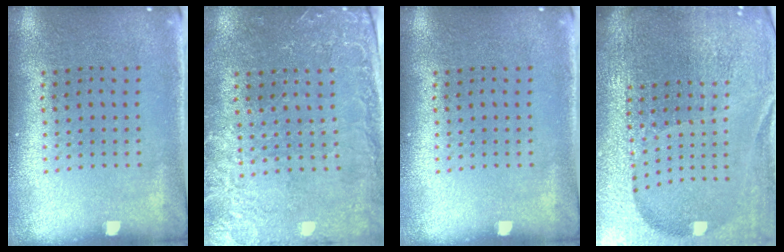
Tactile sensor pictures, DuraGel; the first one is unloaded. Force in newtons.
{"total": 0.6, "press": 0.4, "slide": 0.4}
{"total": 0.0}
{"total": 6.1, "press": 5.4, "slide": 2.9}